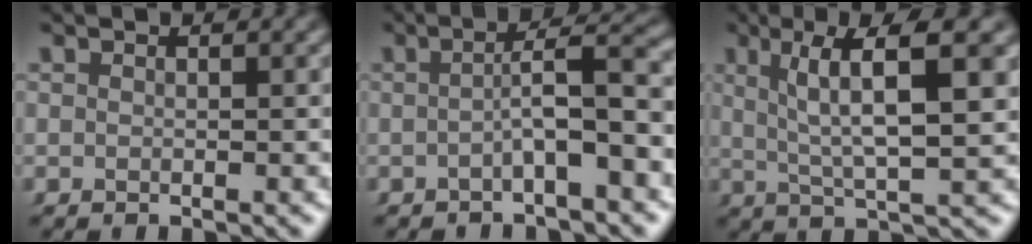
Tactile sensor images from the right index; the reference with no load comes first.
{"total": 4.2, "force": [-1.6, 0.4, 3.9], "torque": [-0.051, 0.005, -0.023]}
{"total": 6.1, "force": [2.5, 0.8, 5.5], "torque": [-0.084, 0.006, 0.042]}